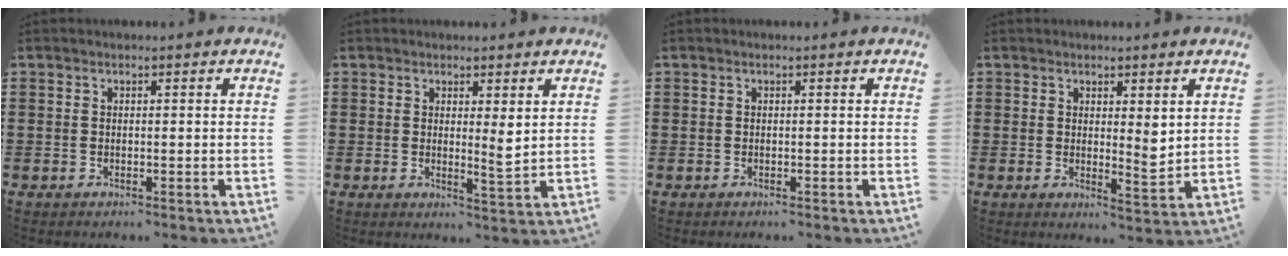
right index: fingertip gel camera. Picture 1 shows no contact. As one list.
[{"total": 3.3, "force": [1.6, 0.6, 2.8], "torque": [-0.041, -0.010, 0.025]}, {"total": 0.0}, {"total": 3.7, "force": [2.4, 1.4, 2.5], "torque": [-0.030, -0.012, 0.038]}]